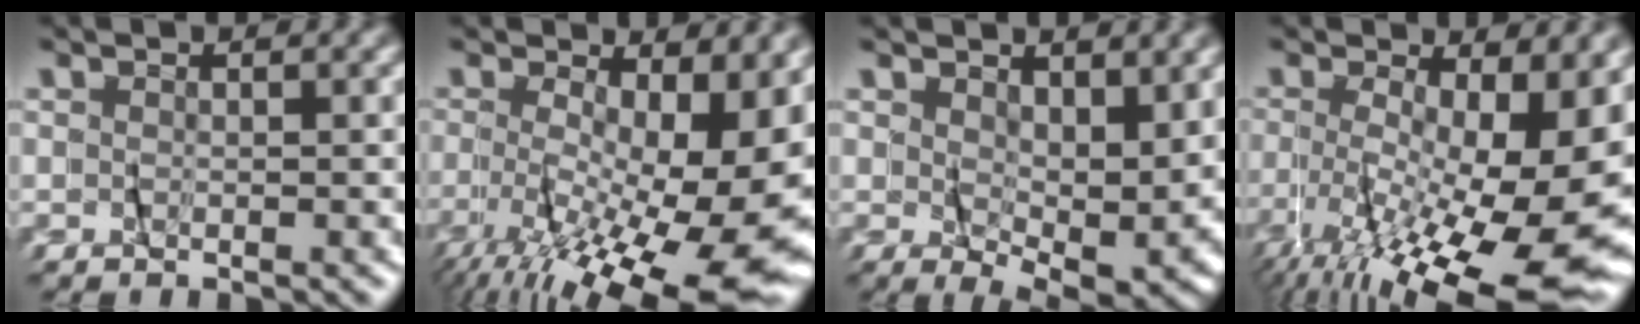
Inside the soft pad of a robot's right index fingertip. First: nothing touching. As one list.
[{"total": 9.9, "force": [-3.8, 2.7, 8.7], "torque": [-0.105, -0.038, -0.037]}, {"total": 3.8, "force": [0.3, 1.0, 3.6], "torque": [-0.067, -0.027, 0.010]}, {"total": 10.1, "force": [-4.9, 1.9, 8.6], "torque": [-0.110, -0.040, -0.054]}]